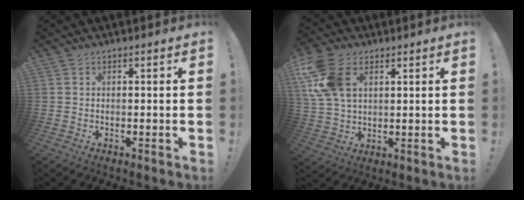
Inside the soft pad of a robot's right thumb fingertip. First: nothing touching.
{"total": 14.5, "force": [5.3, 9.5, 9.6], "torque": [-0.201, 0.000, 0.105]}